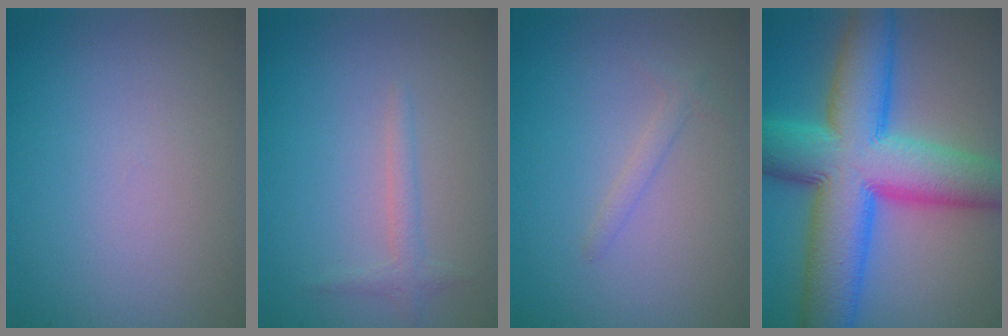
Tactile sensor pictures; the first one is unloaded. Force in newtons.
{"total": 1.3, "press": 1.3, "slide": 0.0}
{"total": 1.1, "press": 1.1, "slide": 0.1}
{"total": 14.2, "press": 14.2, "slide": 0.2}